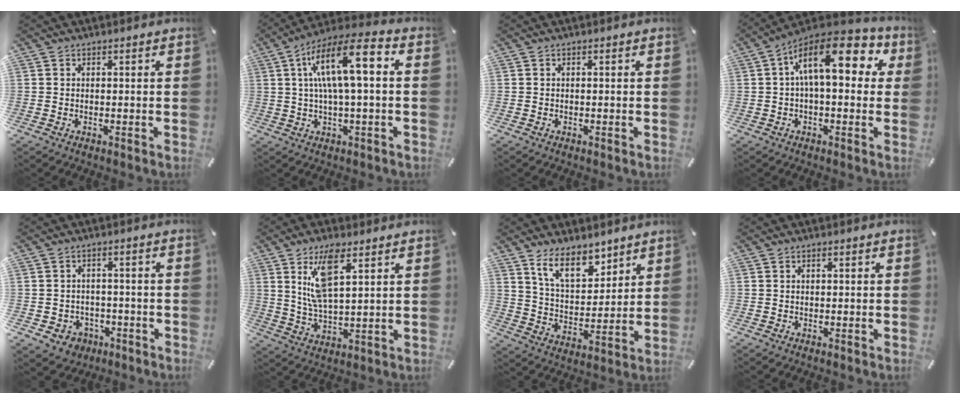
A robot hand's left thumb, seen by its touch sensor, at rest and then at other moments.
{"total": 14.5, "force": [3.2, 4.5, 13.5], "torque": [-0.243, 0.000, 0.050]}
{"total": 0.0}
{"total": 17.0, "force": [4.4, 8.0, 14.3], "torque": [-0.237, -0.015, 0.072]}
{"total": 5.0, "force": [-1.9, 4.4, 1.3], "torque": [-0.024, 0.012, -0.035]}
{"total": 11.1, "force": [5.4, 3.9, 8.8], "torque": [-0.187, -0.001, 0.093]}
{"total": 11.9, "force": [8.7, 5.8, 5.8], "torque": [-0.103, -0.043, 0.160]}
{"total": 0.8, "force": [0.2, 0.4, 0.6], "torque": [-0.012, 0.004, 0.001]}